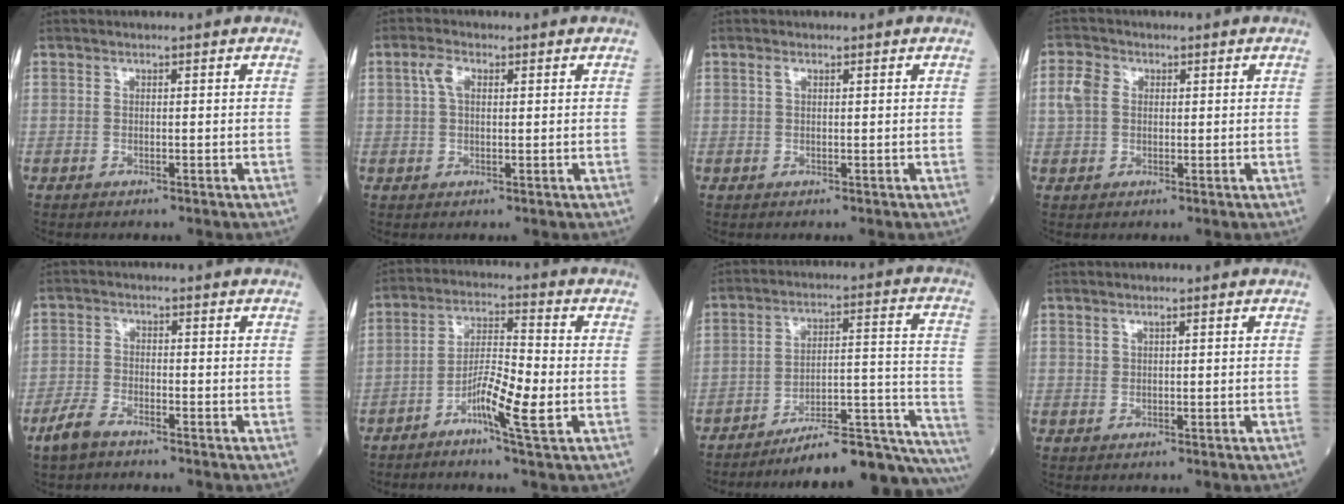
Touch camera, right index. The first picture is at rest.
{"total": 2.9, "force": [1.0, 1.5, 2.3], "torque": [-0.052, 0.013, 0.020]}
{"total": 0.8, "force": [0.4, 0.3, 0.6], "torque": [-0.016, 0.005, 0.007]}
{"total": 3.8, "force": [0.6, 3.1, 2.2], "torque": [-0.064, 0.015, 0.010]}
{"total": 3.7, "force": [-3.0, 1.1, 1.9], "torque": [-0.047, -0.002, -0.059]}
{"total": 7.7, "force": [-3.1, 0.3, 7.0], "torque": [-0.129, 0.002, -0.059]}
{"total": 22.4, "force": [-21.0, 0.1, 8.0], "torque": [-0.035, 0.036, -0.290]}
{"total": 0.8, "force": [0.6, 0.3, 0.5], "torque": [-0.007, -0.002, 0.010]}